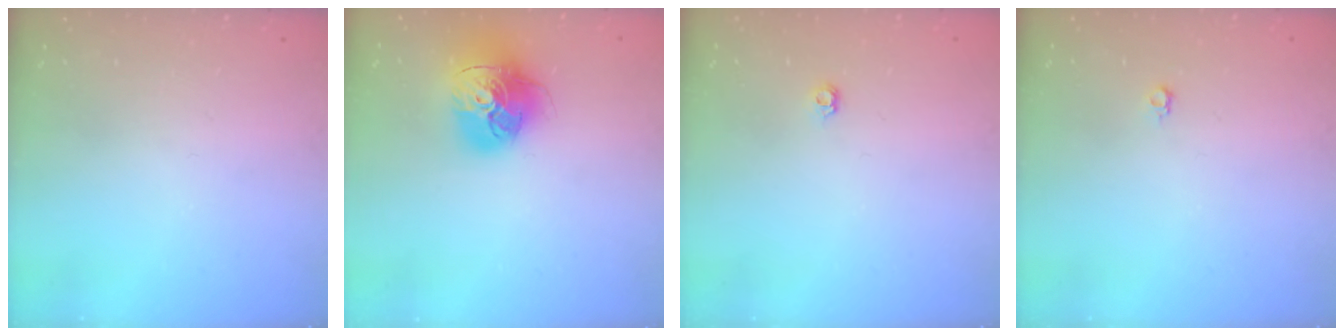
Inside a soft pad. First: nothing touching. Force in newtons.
{"total": 17.5, "press": 17.4, "slide": 1.9}
{"total": 4.7, "press": 4.7, "slide": 0.8}
{"total": 3.6, "press": 3.5, "slide": 0.8}